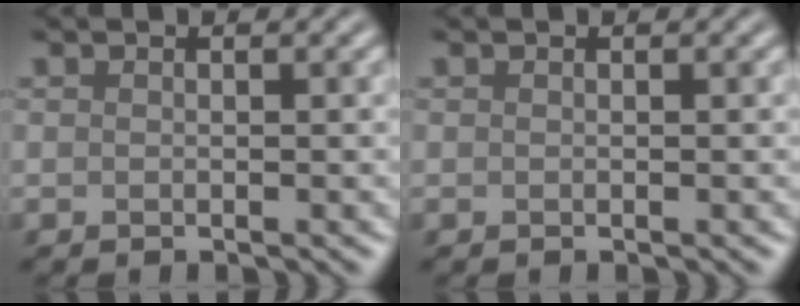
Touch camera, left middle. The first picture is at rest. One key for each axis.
{"total": 0.0}